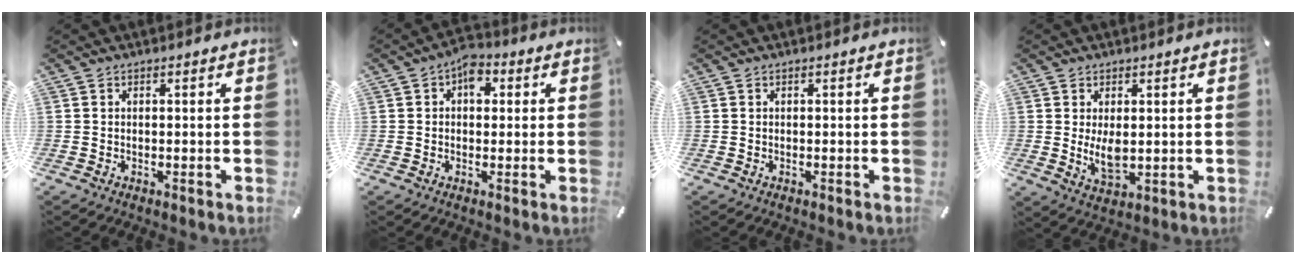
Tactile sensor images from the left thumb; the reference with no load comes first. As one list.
[{"total": 5.1, "force": [1.1, 3.6, 3.5], "torque": [-0.038, 0.000, 0.013]}, {"total": 0.0}, {"total": 6.1, "force": [0.6, 3.6, 4.9], "torque": [-0.097, -0.008, 0.006]}]